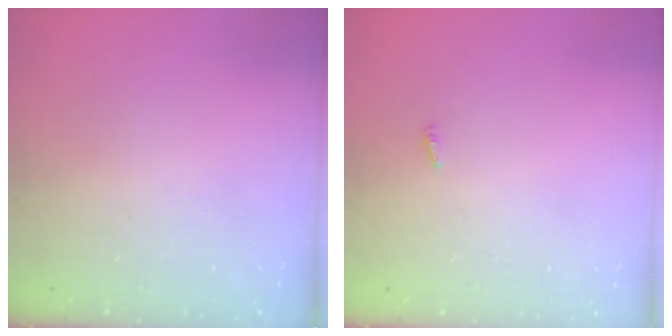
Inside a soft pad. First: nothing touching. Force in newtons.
{"total": 1.8, "press": 1.7, "slide": 0.6}